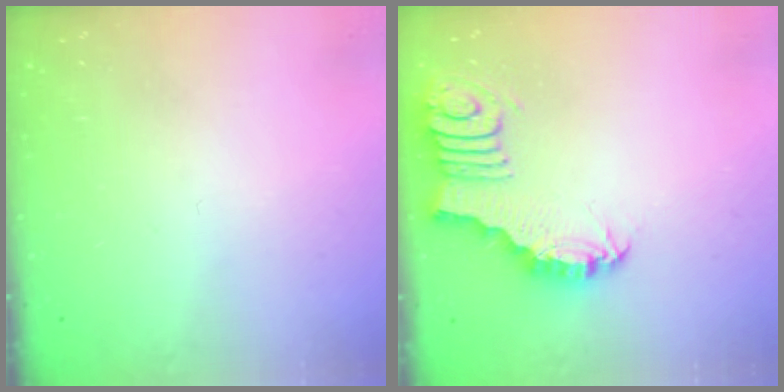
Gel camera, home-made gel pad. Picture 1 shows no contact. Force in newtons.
{"total": 3.4, "press": 3.3, "slide": 0.7}